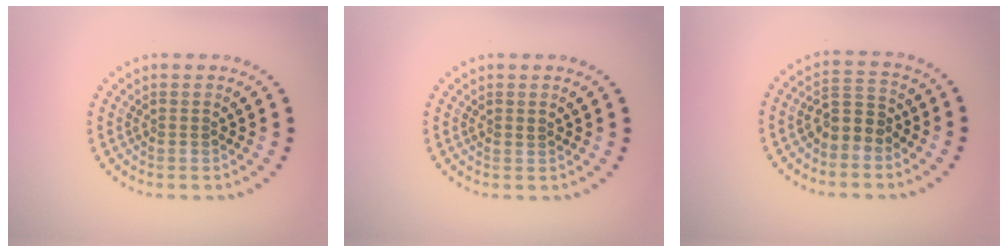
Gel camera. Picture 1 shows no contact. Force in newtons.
{"total": 0.7, "press": 0.7, "slide": 0.1}
{"total": 3.0, "press": 2.8, "slide": 1.1}